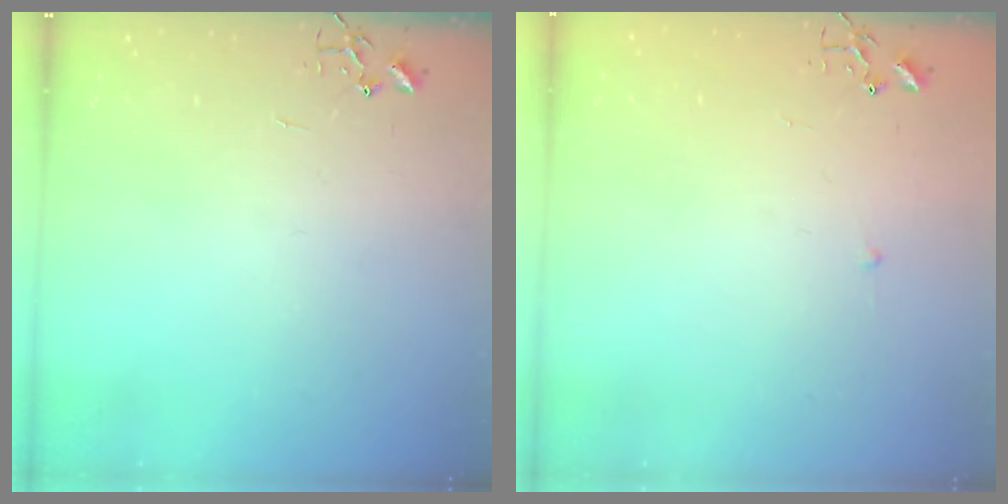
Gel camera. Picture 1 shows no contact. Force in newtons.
{"total": 2.3, "press": 2.3, "slide": 0.3}